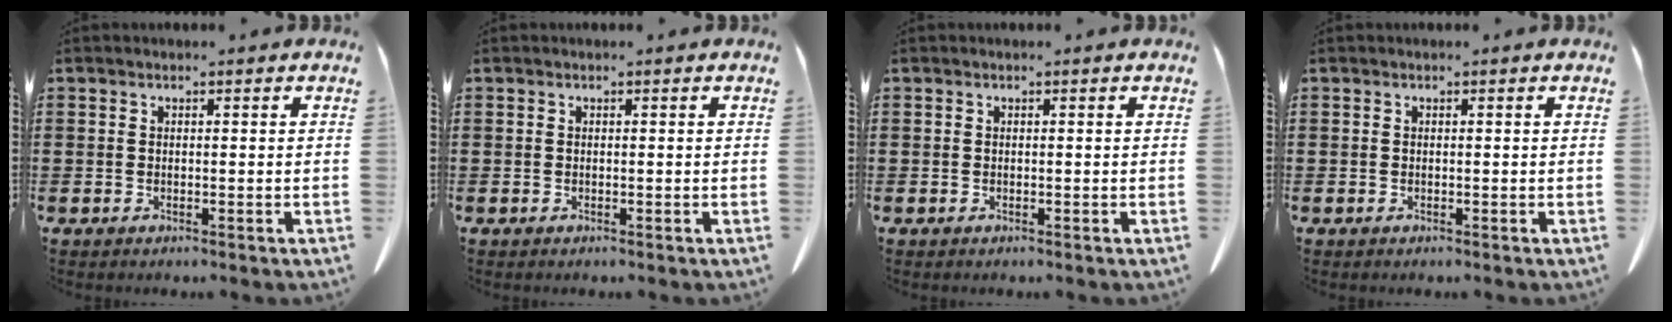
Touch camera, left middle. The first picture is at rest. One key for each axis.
{"total": 0.0}
{"total": 0.0}
{"total": 0.0}